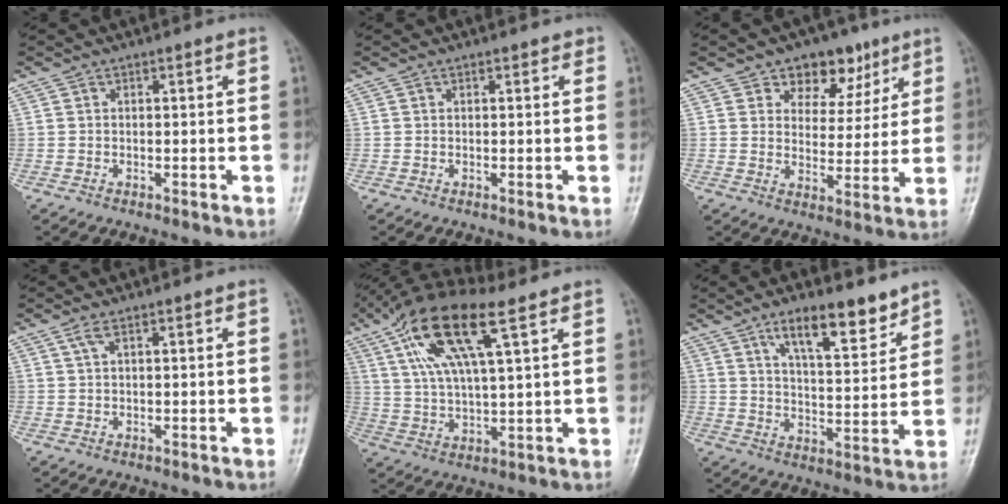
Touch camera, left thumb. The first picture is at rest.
{"total": 0.6, "force": [0.4, 0.4, 0.3], "torque": [0.000, -0.001, 0.001]}
{"total": 9.8, "force": [5.9, 6.7, 4.0], "torque": [-0.013, -0.022, 0.087]}
{"total": 1.3, "force": [0.7, 0.3, 1.1], "torque": [-0.031, 0.010, 0.021]}
{"total": 15.7, "force": [7.7, 4.4, 13.0], "torque": [-0.254, -0.001, 0.144]}
{"total": 11.1, "force": [7.6, 3.4, 7.4], "torque": [-0.096, -0.052, 0.128]}